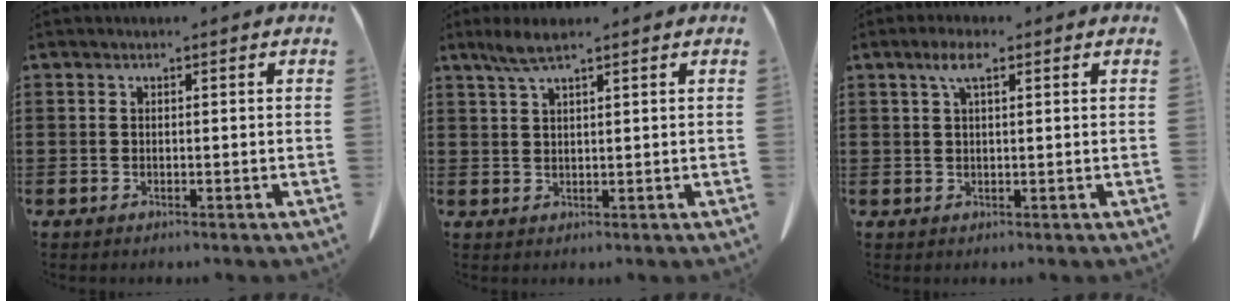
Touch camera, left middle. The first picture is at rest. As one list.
[{"total": 3.5, "force": [2.3, 0.6, 2.6], "torque": [-0.056, 0.003, 0.042]}, {"total": 3.6, "force": [1.7, 1.0, 3.1], "torque": [-0.065, 0.008, 0.028]}]